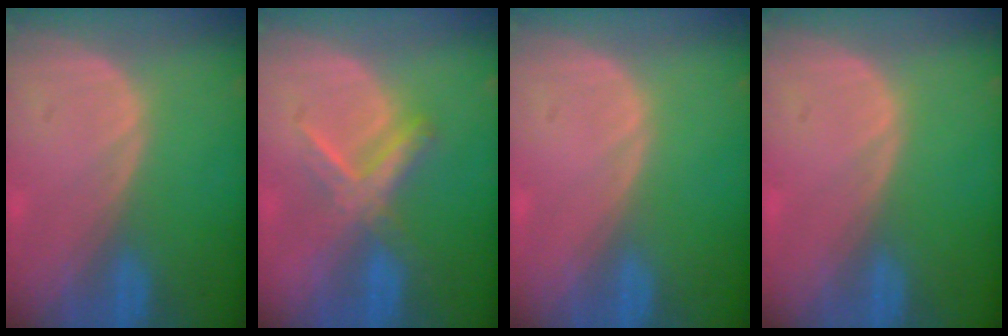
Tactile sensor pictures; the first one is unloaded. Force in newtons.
{"total": 5.5, "press": 5.4, "slide": 1.1}
{"total": 0.0}
{"total": 0.0}